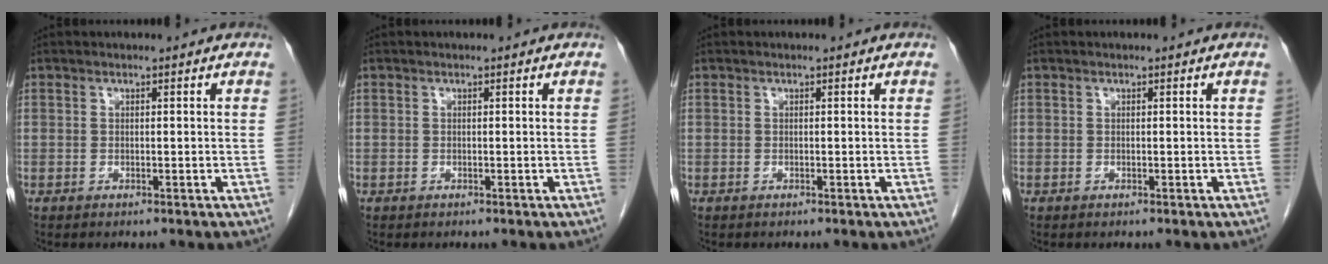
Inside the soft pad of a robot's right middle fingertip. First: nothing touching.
{"total": 0.0}
{"total": 0.0}
{"total": 0.0}